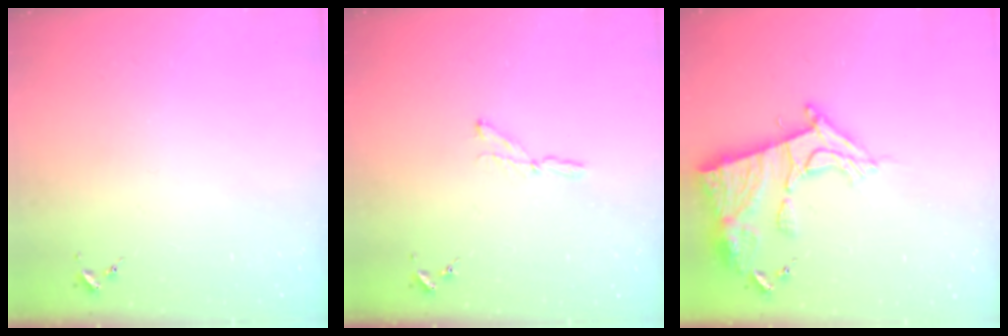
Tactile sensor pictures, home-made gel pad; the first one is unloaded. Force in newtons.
{"total": 3.9, "press": 3.8, "slide": 0.4}
{"total": 14.9, "press": 14.8, "slide": 1.3}